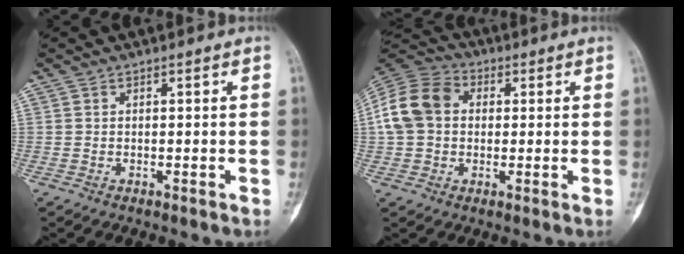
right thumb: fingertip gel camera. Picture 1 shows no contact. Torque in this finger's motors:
{"motor_torque": [0.13, 0.13, 1.15, -0.29, 0.11]}